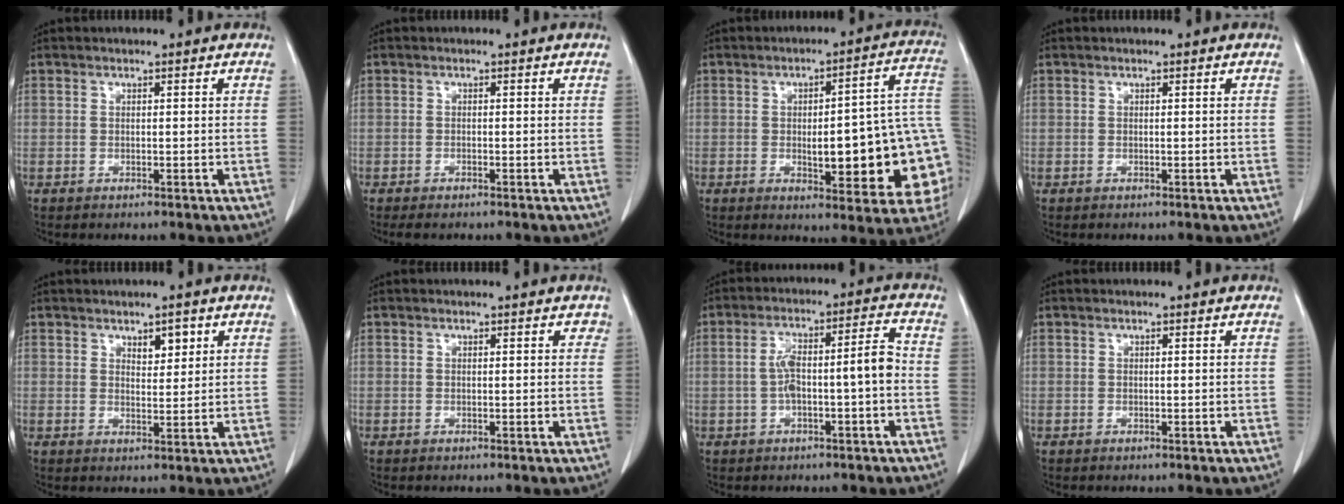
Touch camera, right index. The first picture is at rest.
{"total": 1.4, "force": [-1.2, 0.3, 0.7], "torque": [-0.007, -0.001, -0.014]}
{"total": 19.8, "force": [-2.8, 4.5, 19.1], "torque": [-0.164, 0.033, -0.018]}
{"total": 0.0}
{"total": 3.0, "force": [1.7, 1.4, 2.0], "torque": [-0.028, -0.002, 0.030]}
{"total": 0.8, "force": [0.5, 0.5, 0.2], "torque": [0.007, 0.003, 0.001]}
{"total": 7.8, "force": [-1.1, 1.2, 7.6], "torque": [-0.137, 0.033, -0.016]}
{"total": 0.0}